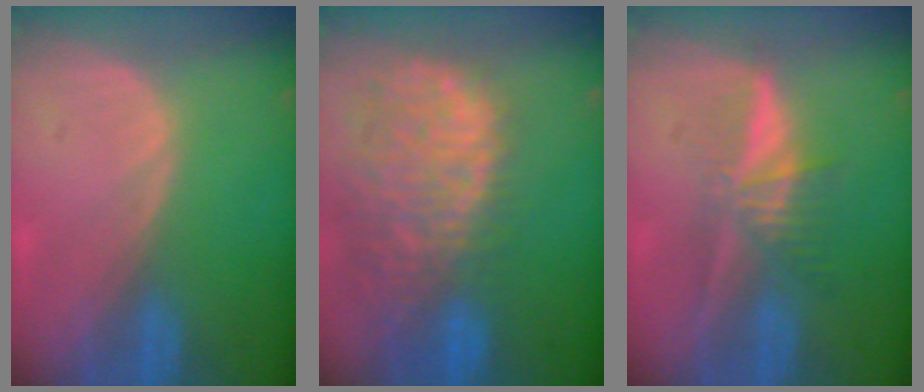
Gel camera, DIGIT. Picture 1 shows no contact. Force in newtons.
{"total": 13.7, "press": 11.2, "slide": 7.9}
{"total": 5.4, "press": 5.2, "slide": 1.6}